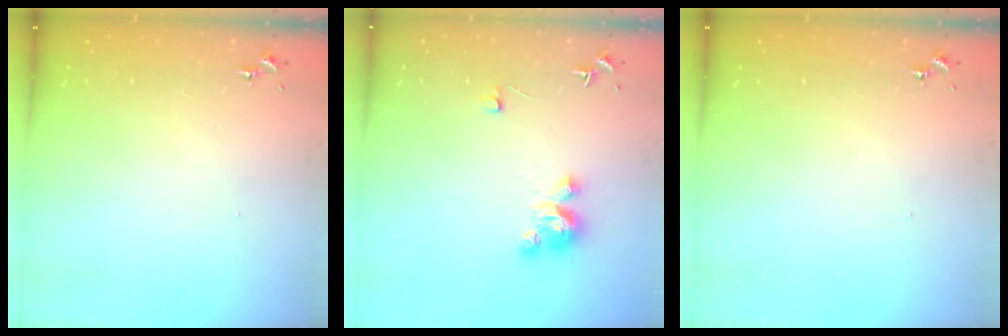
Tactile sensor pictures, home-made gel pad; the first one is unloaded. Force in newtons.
{"total": 4.7, "press": 4.7, "slide": 0.3}
{"total": 0.0}